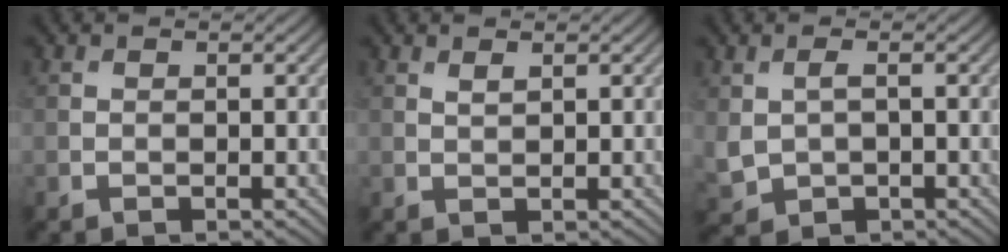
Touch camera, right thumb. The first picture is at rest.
{"total": 0.9, "force": [0.7, 0.2, 0.5], "torque": [-0.014, -0.002, 0.015]}
{"total": 3.4, "force": [0.2, 2.2, 2.5], "torque": [-0.064, -0.007, 0.010]}